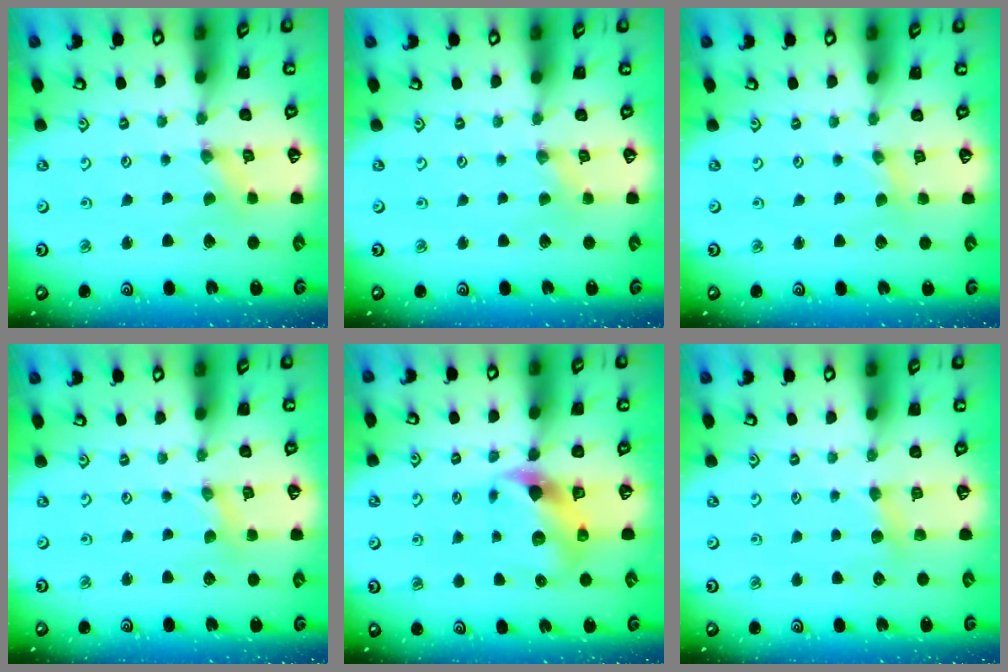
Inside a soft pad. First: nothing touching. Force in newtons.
{"total": 0.9, "press": 0.9, "slide": 0.2}
{"total": 0.6, "press": 0.6, "slide": 0.2}
{"total": 0.8, "press": 0.8, "slide": 0.2}
{"total": 7.3, "press": 7.3, "slide": 0.9}
{"total": 3.9, "press": 3.9, "slide": 0.5}